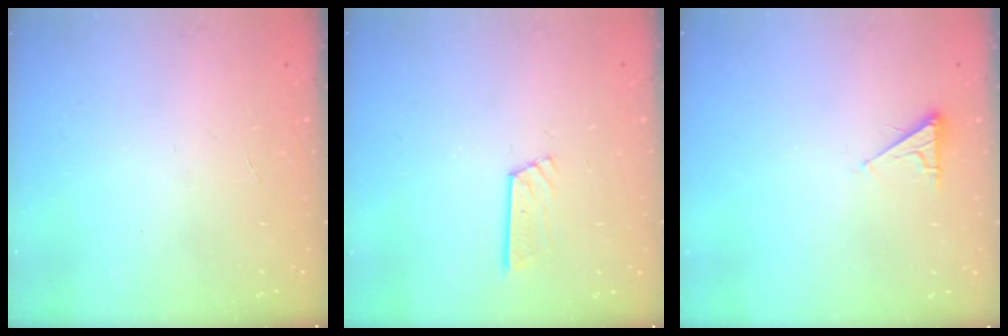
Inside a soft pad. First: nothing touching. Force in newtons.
{"total": 7.0, "press": 7.0, "slide": 0.4}
{"total": 2.5, "press": 2.5, "slide": 0.4}